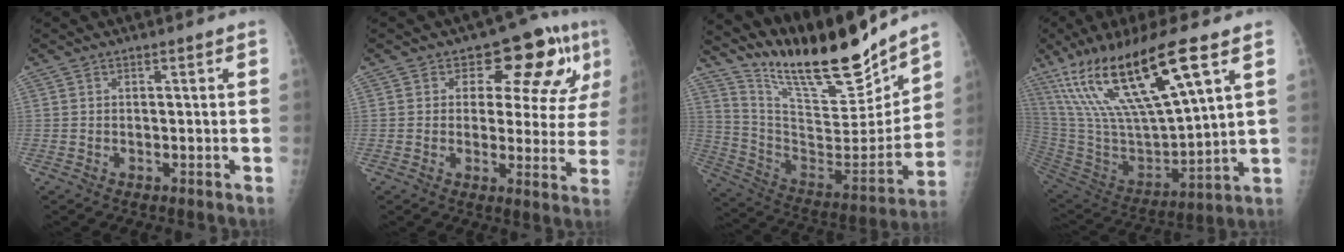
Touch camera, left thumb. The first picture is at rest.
{"total": 12.7, "force": [6.0, 6.6, 9.0], "torque": [-0.064, -0.021, 0.071]}
{"total": 24.1, "force": [19.7, 5.5, 12.8], "torque": [-0.173, -0.103, 0.336]}
{"total": 24.4, "force": [13.2, 5.8, 19.7], "torque": [-0.381, -0.039, 0.255]}